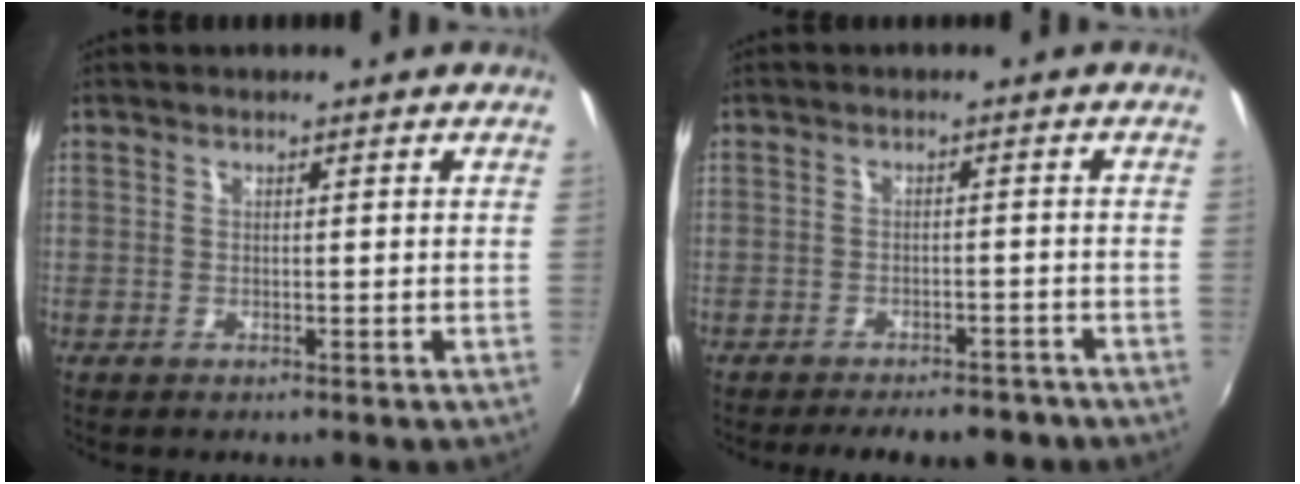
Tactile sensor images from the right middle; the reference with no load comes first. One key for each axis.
{"total": 8.7, "fx": -7.2, "fy": 3.2, "fz": 3.8, "tx": -0.086, "ty": -0.007, "tz": -0.093}